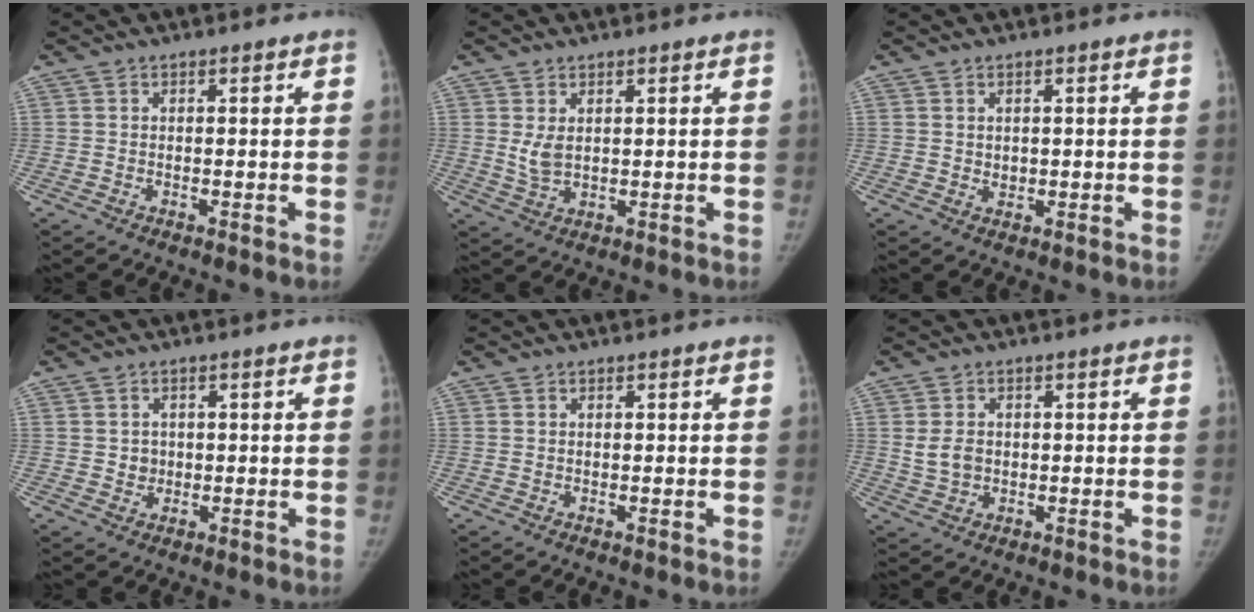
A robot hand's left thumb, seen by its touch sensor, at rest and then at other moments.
{"total": 3.5, "force": [1.0, 2.0, 2.7], "torque": [-0.048, -0.008, 0.029]}
{"total": 1.2, "force": [0.4, 1.0, 0.5], "torque": [-0.003, -0.005, 0.010]}
{"total": 2.5, "force": [0.1, 2.3, 0.8], "torque": [0.001, 0.002, 0.005]}
{"total": 0.0}
{"total": 4.2, "force": [0.3, 3.4, 2.4], "torque": [-0.032, 0.000, 0.014]}